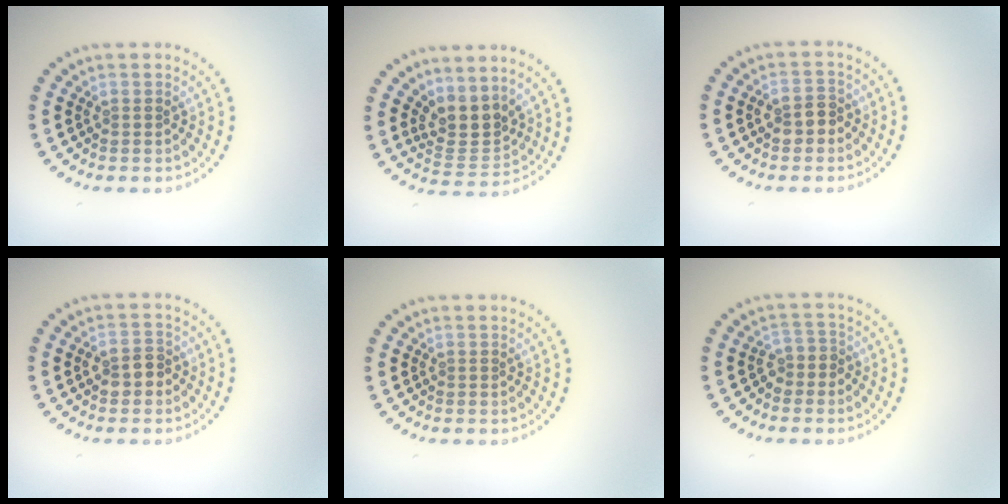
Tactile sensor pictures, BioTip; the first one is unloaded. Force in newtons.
{"total": 3.2, "press": 2.5, "slide": 2.0}
{"total": 2.1, "press": 2.1, "slide": 0.4}
{"total": 2.1, "press": 2.1, "slide": 0.4}
{"total": 0.0}
{"total": 1.8, "press": 1.4, "slide": 1.1}